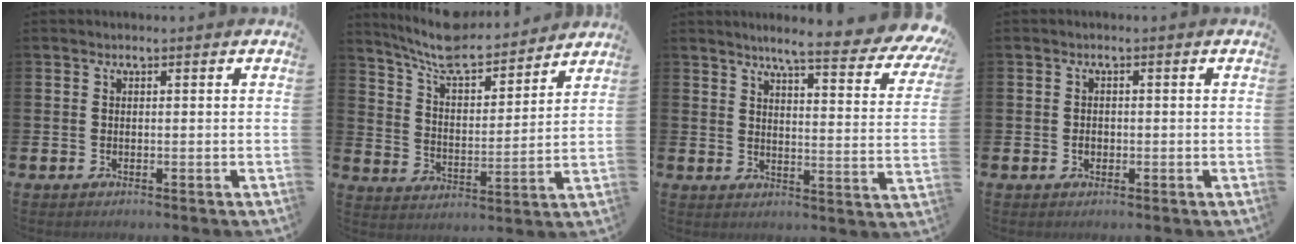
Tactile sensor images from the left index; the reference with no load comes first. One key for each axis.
{"total": 8.7, "fx": 8.2, "fy": 1.8, "fz": 2.1, "tx": -0.074, "ty": -0.061, "tz": 0.145}
{"total": 6.5, "fx": 5.6, "fy": 0.4, "fz": 3.3, "tx": -0.062, "ty": -0.046, "tz": 0.086}
{"total": 1.1, "fx": -0.1, "fy": 0.9, "fz": 0.5, "tx": -0.009, "ty": 0.007, "tz": -0.005}